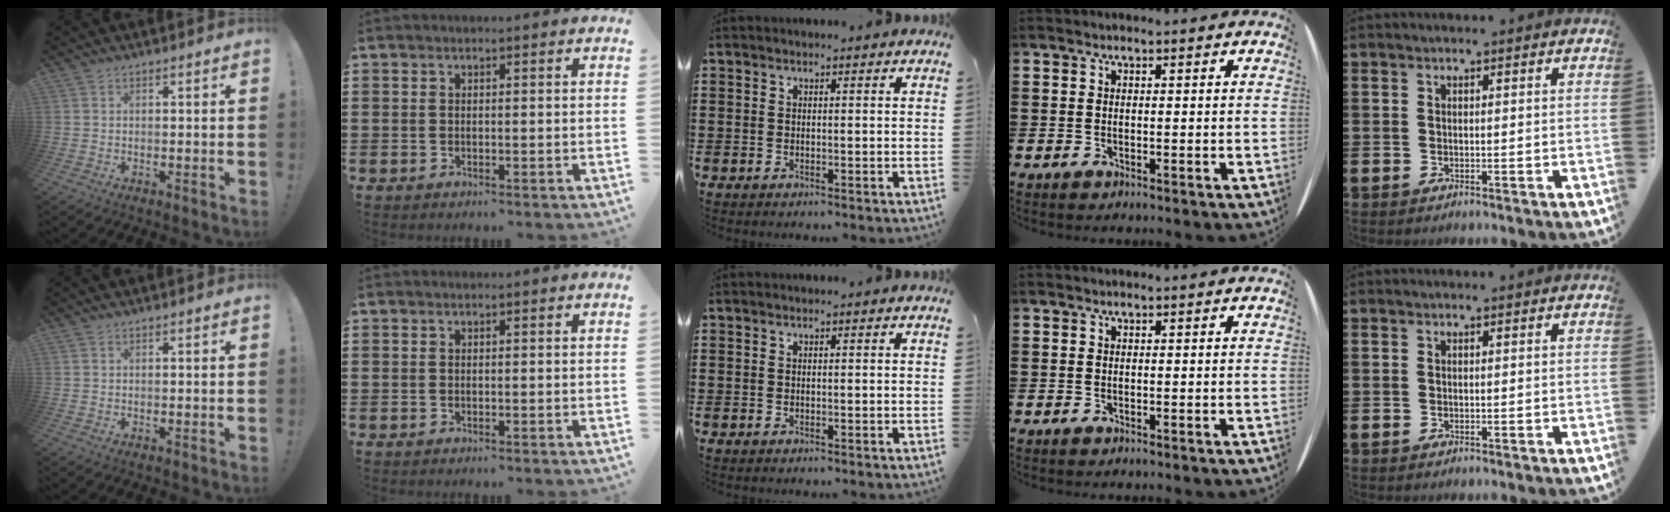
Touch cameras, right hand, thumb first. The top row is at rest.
{}